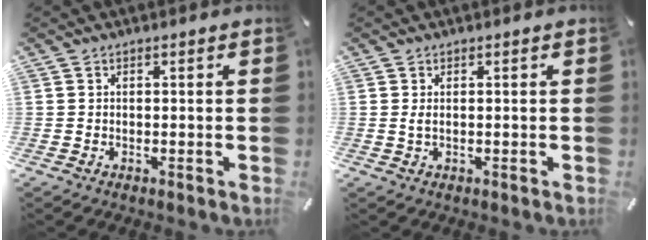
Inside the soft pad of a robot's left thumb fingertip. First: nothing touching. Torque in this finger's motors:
{"motor_torque": [0.17, 0.02, 0.20, 0.07, 0.03]}